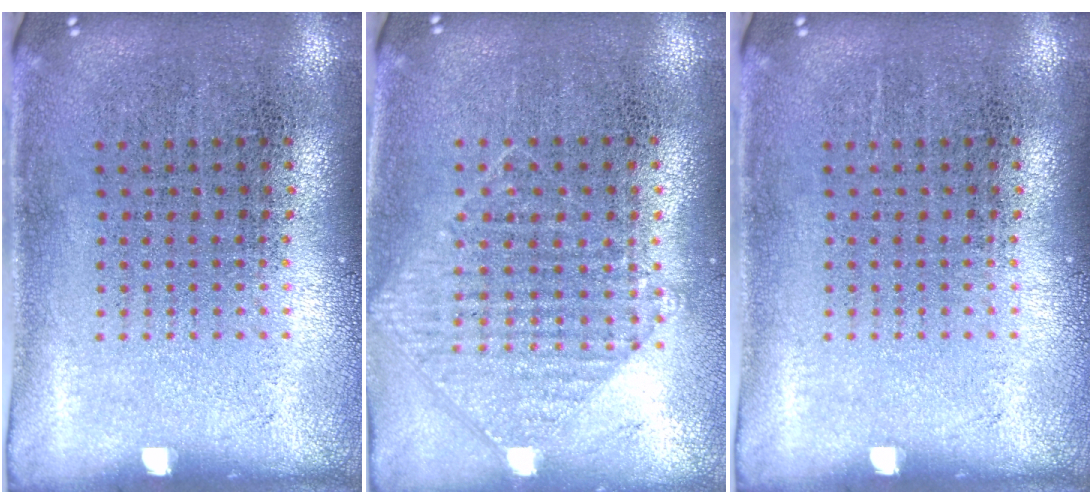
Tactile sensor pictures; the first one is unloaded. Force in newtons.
{"total": 0.9, "press": 0.8, "slide": 0.3}
{"total": 0.0}